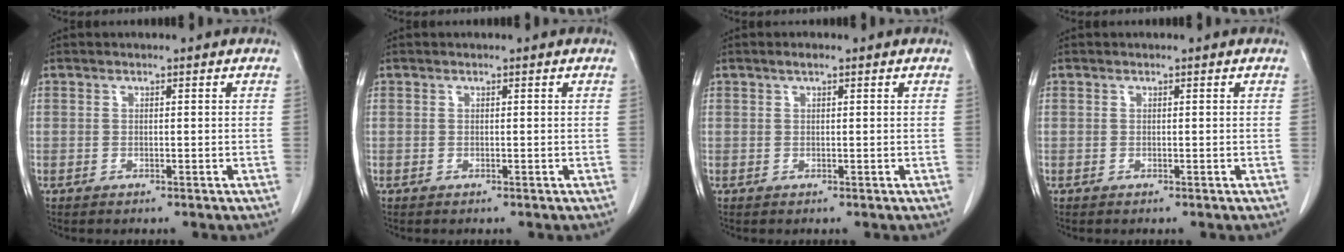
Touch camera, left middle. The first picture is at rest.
{"total": 0.0}
{"total": 1.0, "force": [0.6, 0.1, 0.8], "torque": [-0.018, 0.005, 0.011]}
{"total": 0.0}